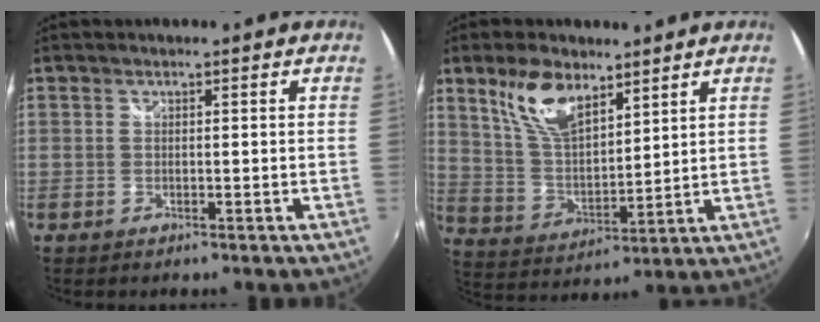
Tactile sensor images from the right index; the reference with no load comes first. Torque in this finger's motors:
{"motor_torque": [0.28, 0.24, 0.22, 0.09]}